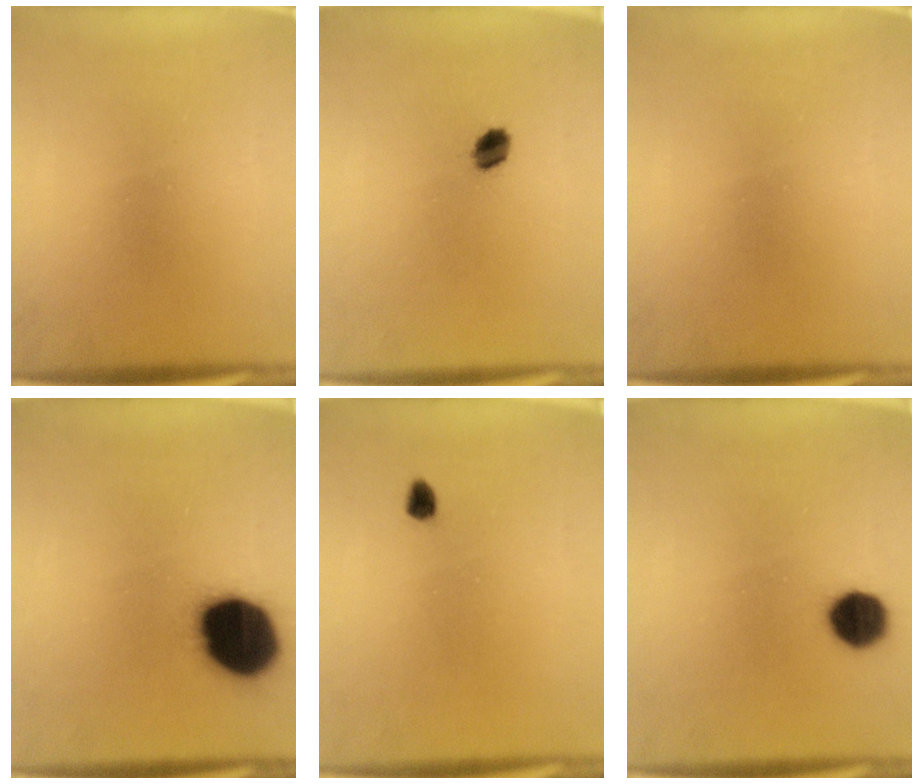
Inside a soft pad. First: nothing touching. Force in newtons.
{"total": 3.2}
{"total": 0.0}
{"total": 19.3}
{"total": 1.5}
{"total": 7.2}